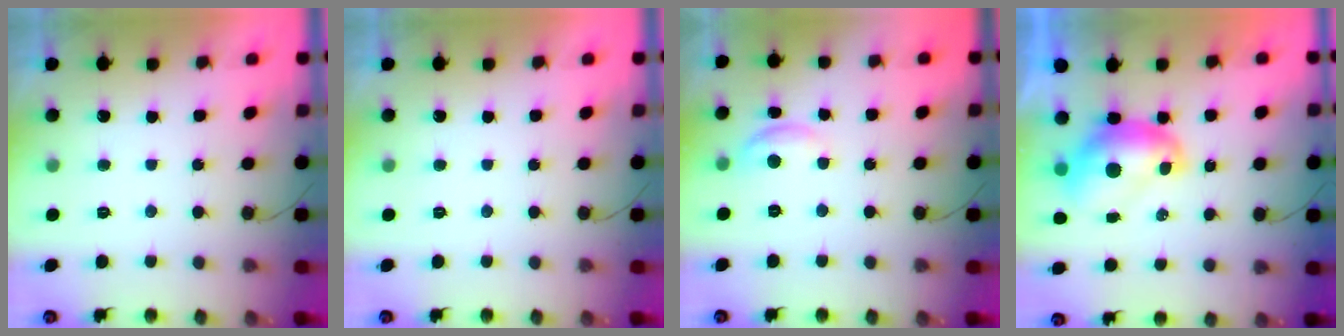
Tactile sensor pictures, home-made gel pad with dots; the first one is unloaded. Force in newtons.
{"total": 0.0}
{"total": 6.5, "press": 6.5, "slide": 0.3}
{"total": 9.1, "press": 9.1, "slide": 0.8}